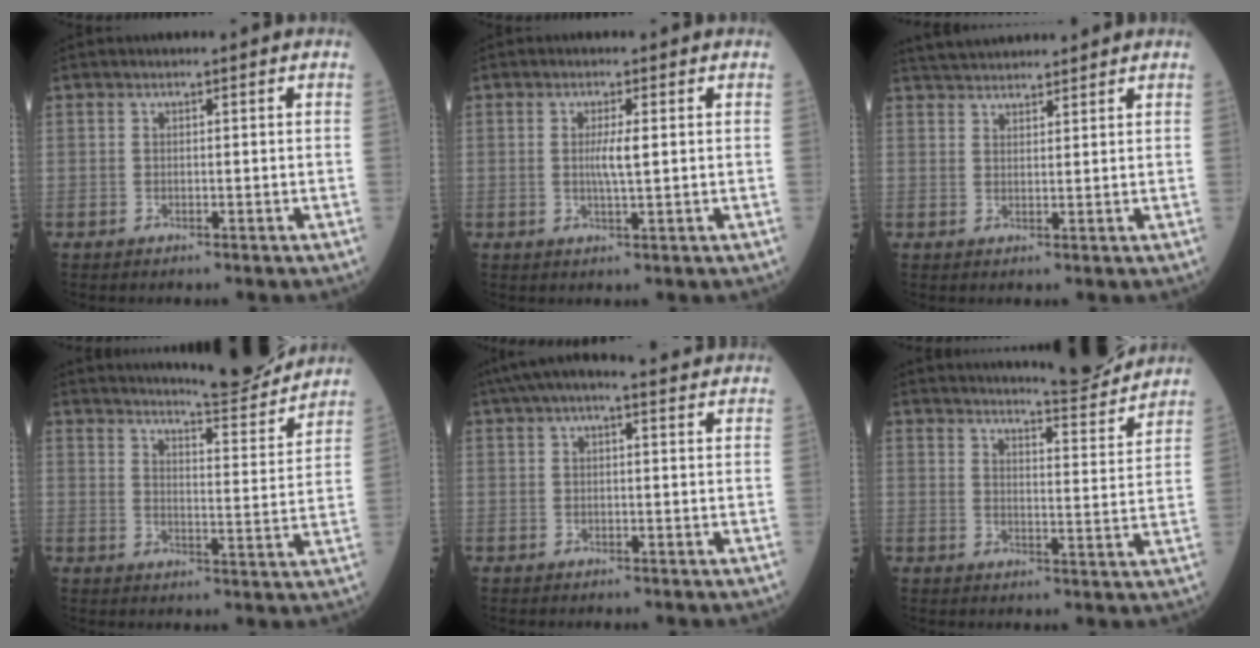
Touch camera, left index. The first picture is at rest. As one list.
[{"total": 2.9, "force": [0.2, 0.0, 2.8], "torque": [-0.057, -0.003, 0.004]}, {"total": 7.2, "force": [6.8, 1.0, 2.1], "torque": [-0.038, 0.033, 0.110]}, {"total": 13.9, "force": [13.3, 0.2, 4.2], "torque": [-0.061, -0.028, 0.174]}, {"total": 8.9, "force": [7.1, 1.8, 5.0], "torque": [-0.085, 0.046, 0.094]}, {"total": 11.6, "force": [11.2, 0.0, 3.2], "torque": [-0.045, -0.021, 0.143]}]